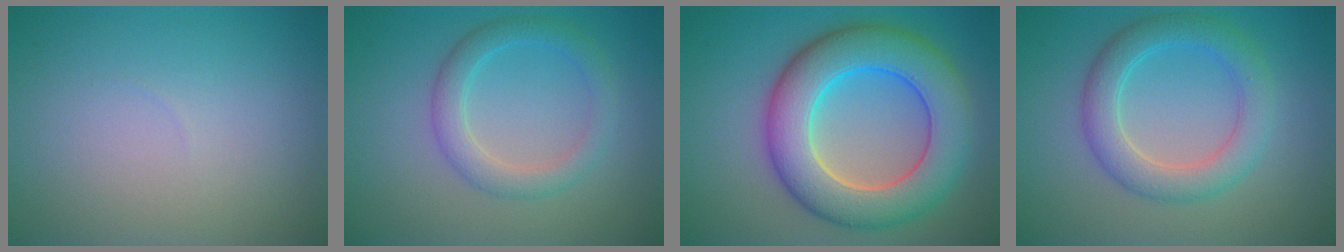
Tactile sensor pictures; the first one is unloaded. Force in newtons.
{"total": 3.1, "press": 3.1, "slide": 0.2}
{"total": 9.8, "press": 9.8, "slide": 0.3}
{"total": 4.6, "press": 4.6, "slide": 0.1}